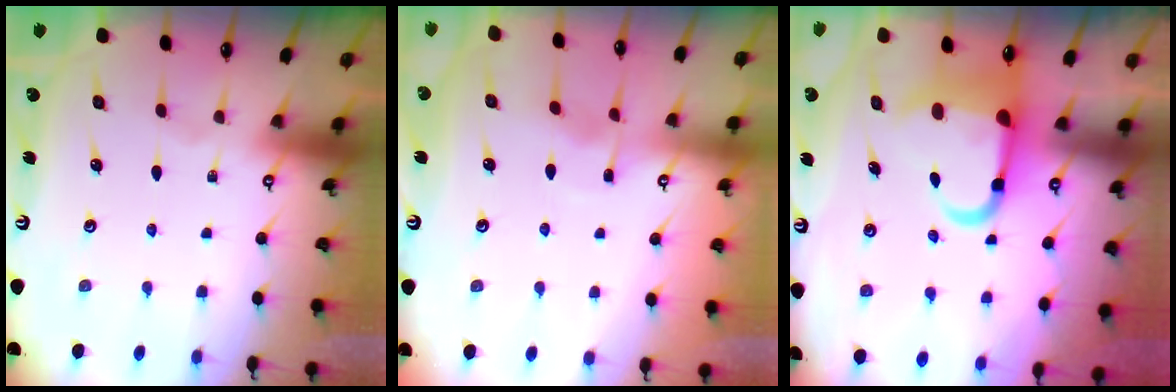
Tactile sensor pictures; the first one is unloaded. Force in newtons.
{"total": 4.1, "press": 4.1, "slide": 0.3}
{"total": 8.4, "press": 8.2, "slide": 1.6}